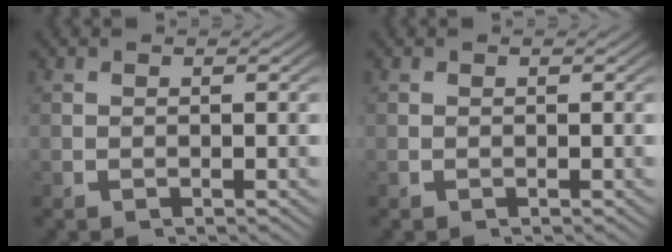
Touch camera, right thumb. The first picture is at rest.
{"total": 0.0}